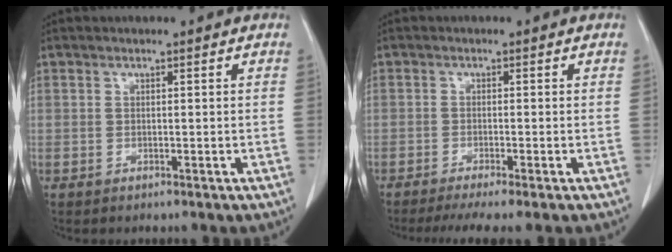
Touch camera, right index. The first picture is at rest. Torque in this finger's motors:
{"motor_torque": [0.54, -0.60, 0.26, 0.09]}